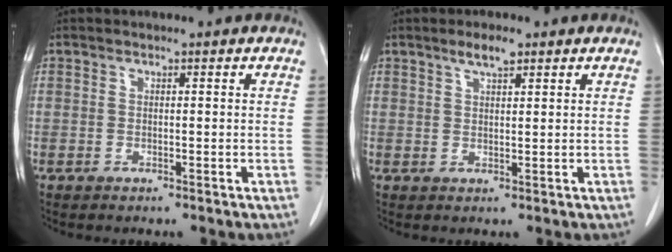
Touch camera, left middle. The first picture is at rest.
{"total": 2.8, "force": [1.9, 0.5, 1.9], "torque": [-0.040, 0.003, 0.034]}